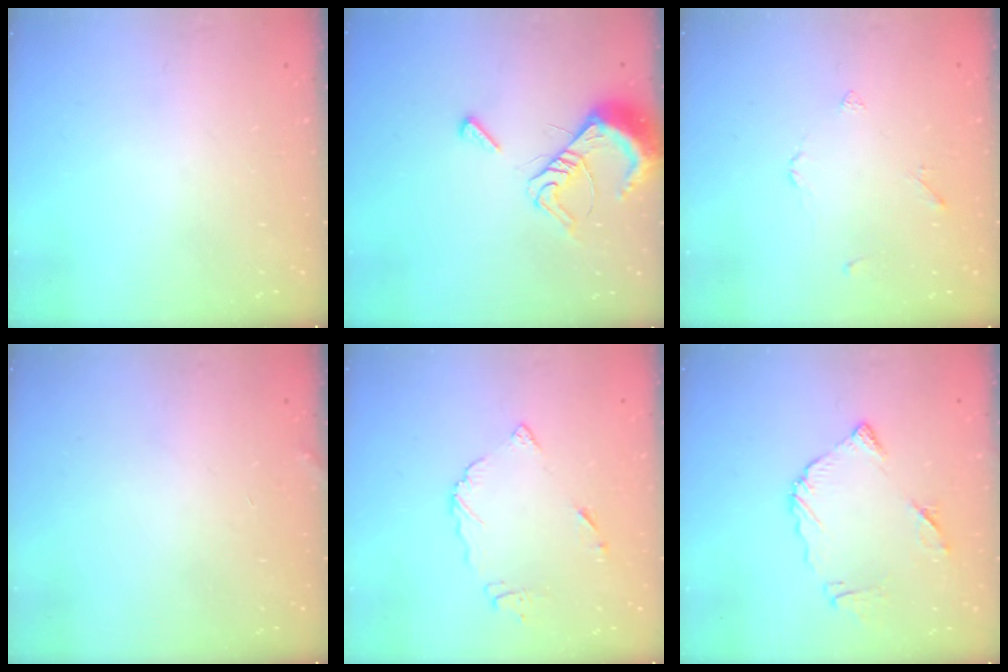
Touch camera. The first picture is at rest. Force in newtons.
{"total": 9.5, "press": 9.4, "slide": 1.3}
{"total": 2.2, "press": 2.2, "slide": 0.5}
{"total": 2.0, "press": 2.0, "slide": 0.2}
{"total": 6.9, "press": 6.9, "slide": 0.1}
{"total": 11.9, "press": 11.8, "slide": 1.3}